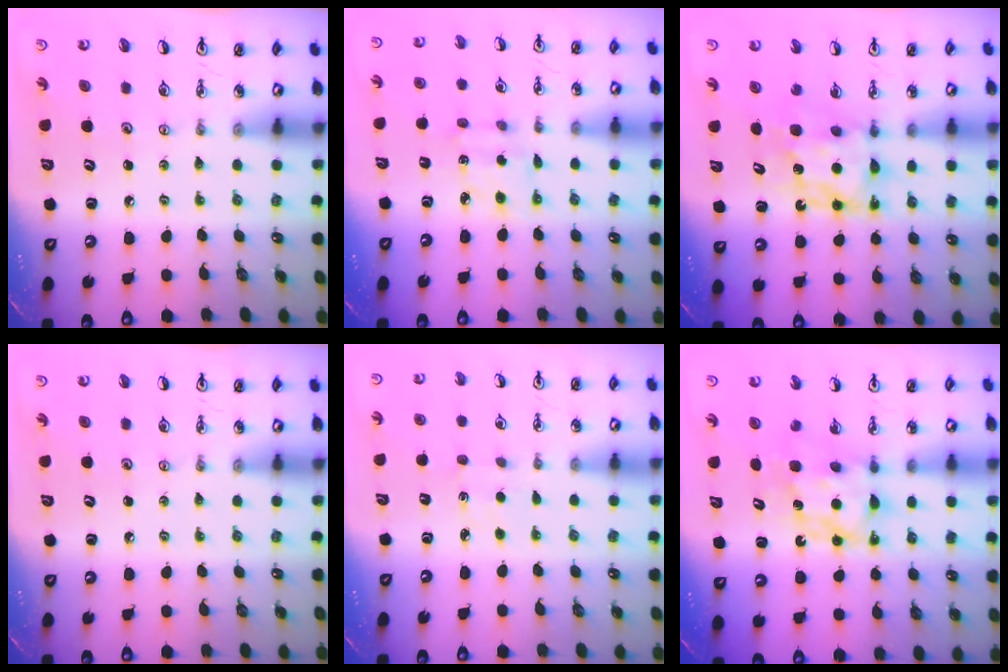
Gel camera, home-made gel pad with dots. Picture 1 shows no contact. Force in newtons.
{"total": 2.5, "press": 2.5, "slide": 0.1}
{"total": 7.4, "press": 7.4, "slide": 0.6}
{"total": 0.0}
{"total": 1.3, "press": 1.3, "slide": 0.3}
{"total": 6.5, "press": 6.5, "slide": 0.4}